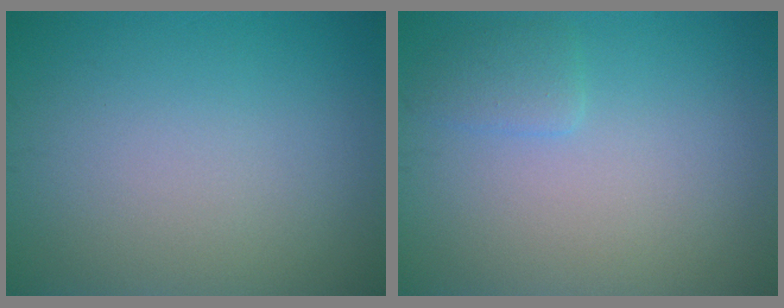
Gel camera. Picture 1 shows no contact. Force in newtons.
{"total": 1.4, "press": 1.4, "slide": 0.1}